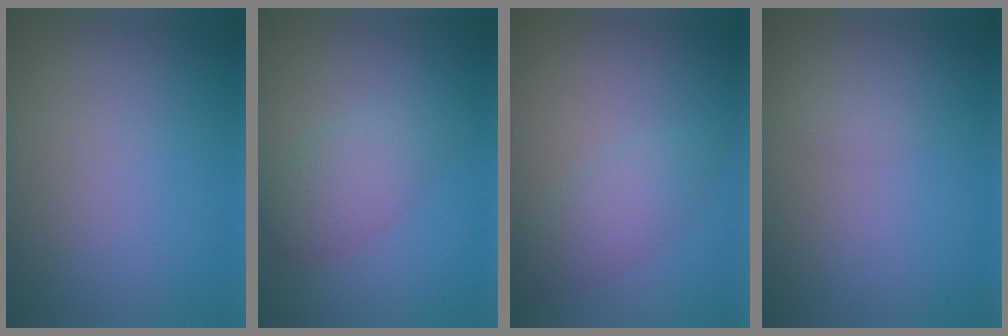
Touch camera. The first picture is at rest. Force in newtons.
{"total": 3.1, "press": 3.1, "slide": 0.1}
{"total": 2.7, "press": 2.7, "slide": 0.0}
{"total": 0.6, "press": 0.6, "slide": 0.0}